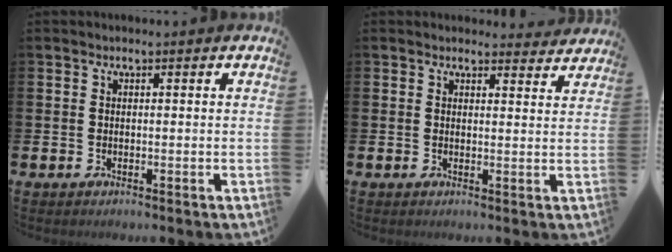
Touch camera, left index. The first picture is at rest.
{"total": 2.5, "force": [2.4, 0.6, 0.0], "torque": [0.014, -0.016, 0.039]}